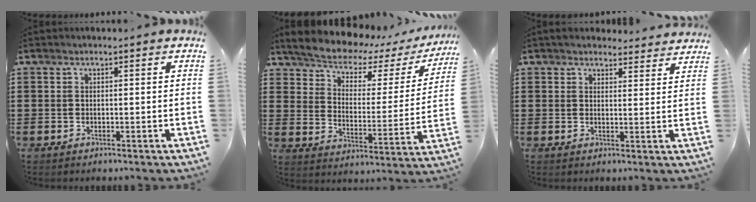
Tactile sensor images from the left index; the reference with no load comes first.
{"total": 5.9, "force": [5.4, 1.1, 2.0], "torque": [-0.069, -0.042, 0.088]}
{"total": 3.2, "force": [3.1, 0.7, 0.5], "torque": [-0.011, -0.011, 0.056]}